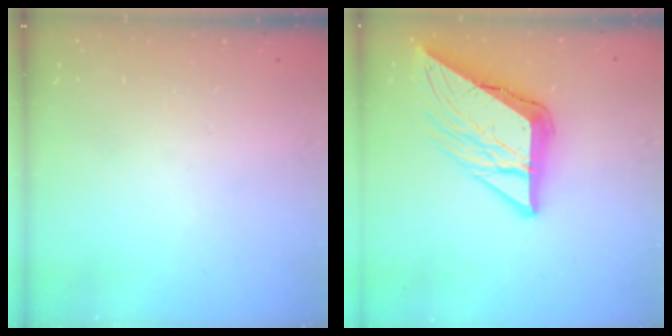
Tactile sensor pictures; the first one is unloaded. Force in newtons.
{"total": 15.9, "press": 15.8, "slide": 1.7}